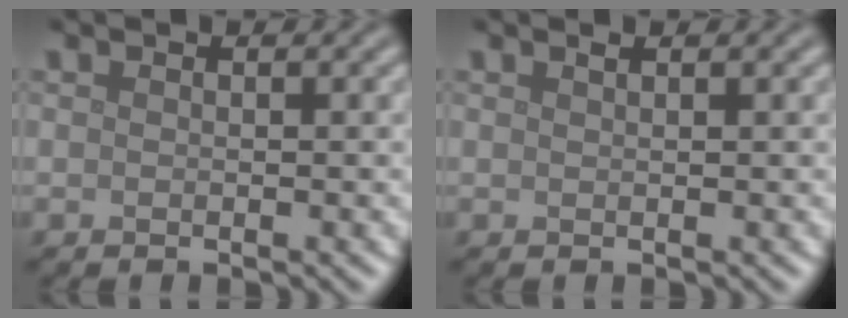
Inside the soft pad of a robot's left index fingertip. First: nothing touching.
{"total": 0.7, "force": [0.5, 0.2, 0.4], "torque": [-0.004, 0.002, 0.009]}